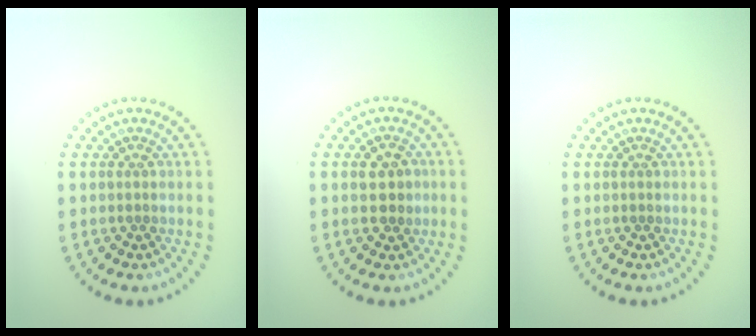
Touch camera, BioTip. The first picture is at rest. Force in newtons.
{"total": 2.5, "press": 2.5, "slide": 0.1}
{"total": 0.0}